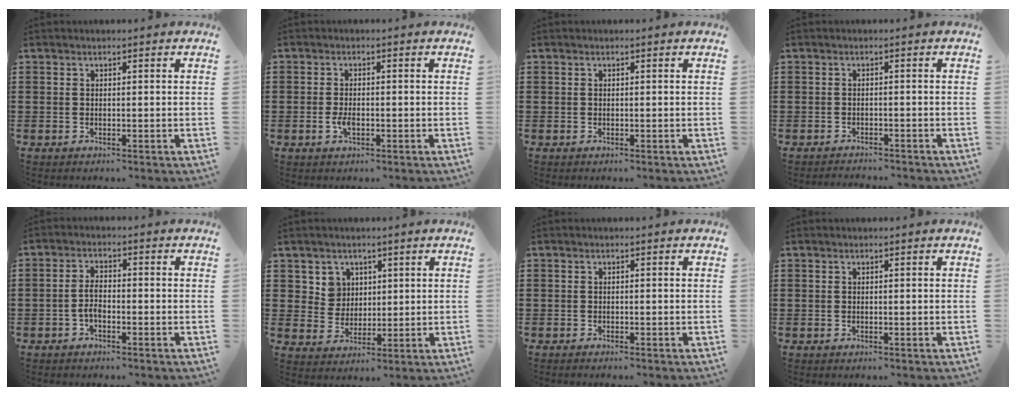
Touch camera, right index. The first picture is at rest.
{"total": 2.4, "force": [-0.7, 1.0, 2.1], "torque": [-0.047, -0.002, -0.015]}
{"total": 0.0}
{"total": 1.3, "force": [-1.3, -0.1, -0.1], "torque": [-0.003, 0.000, -0.027]}
{"total": 3.0, "force": [-1.3, 1.3, 2.4], "torque": [-0.060, 0.000, -0.029]}
{"total": 4.7, "force": [2.2, 4.2, 0.5], "torque": [-0.024, 0.013, 0.040]}
{"total": 0.7, "force": [-0.6, -0.1, 0.0], "torque": [-0.002, -0.004, -0.013]}
{"total": 0.0}